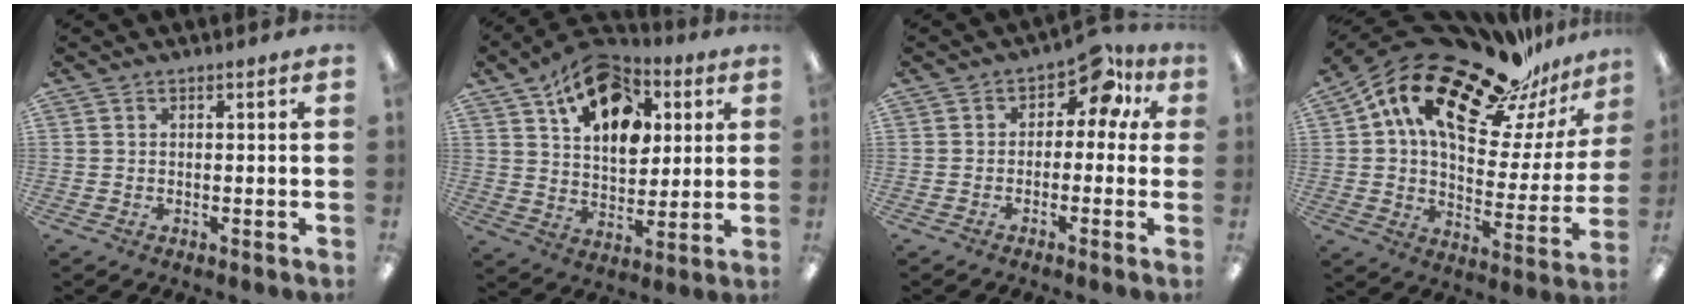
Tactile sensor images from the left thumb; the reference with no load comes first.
{"total": 15.9, "force": [8.7, 9.7, 9.1], "torque": [-0.136, -0.038, 0.156]}
{"total": 7.4, "force": [3.1, 4.3, 5.1], "torque": [-0.067, -0.016, 0.049]}
{"total": 22.3, "force": [17.2, 8.5, 11.5], "torque": [-0.205, -0.114, 0.289]}